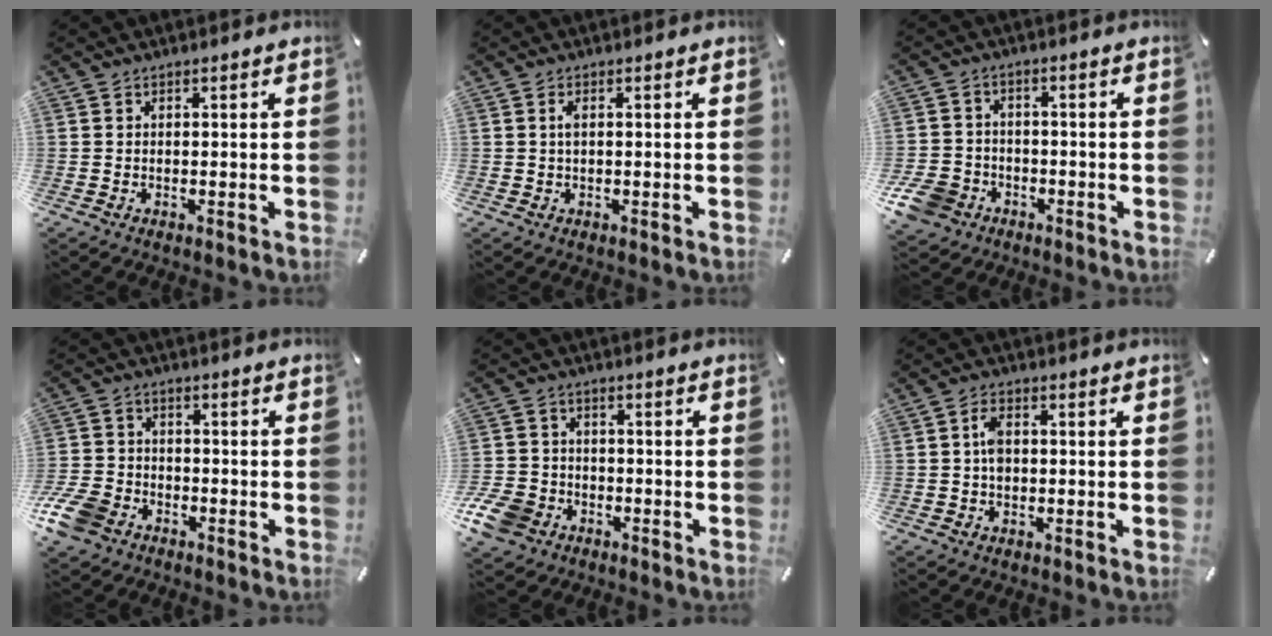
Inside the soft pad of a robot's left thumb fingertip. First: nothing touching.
{"total": 1.5, "force": [0.1, 0.4, 1.4], "torque": [-0.029, 0.001, 0.001]}
{"total": 8.3, "force": [-4.1, 6.7, 2.8], "torque": [-0.076, 0.031, -0.078]}
{"total": 8.7, "force": [-5.1, 5.8, 4.1], "torque": [-0.097, 0.026, -0.098]}
{"total": 8.6, "force": [-4.4, 6.6, 3.3], "torque": [-0.083, 0.030, -0.082]}
{"total": 3.7, "force": [0.1, 2.4, 2.8], "torque": [-0.048, 0.004, -0.001]}